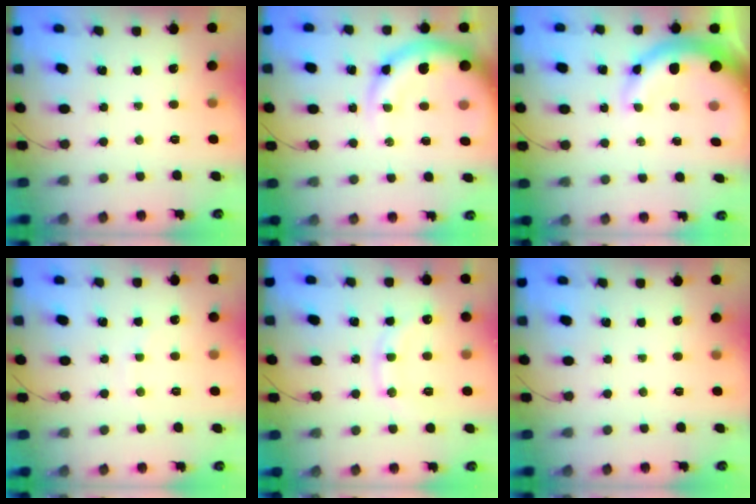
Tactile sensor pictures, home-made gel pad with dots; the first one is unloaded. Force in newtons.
{"total": 9.9, "press": 9.5, "slide": 2.9}
{"total": 12.2, "press": 11.9, "slide": 2.5}
{"total": 2.3, "press": 2.1, "slide": 0.7}
{"total": 11.5, "press": 11.5, "slide": 0.7}
{"total": 0.0}